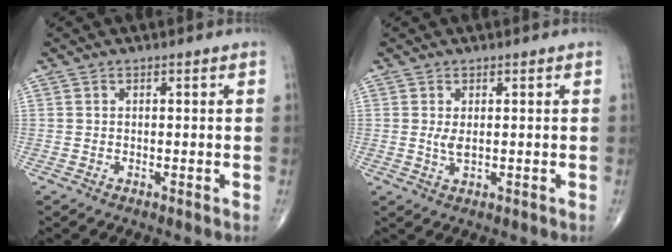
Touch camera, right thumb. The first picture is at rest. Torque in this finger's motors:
{"motor_torque": [0.54, 0.40, 0.12, 0.11, -0.01]}